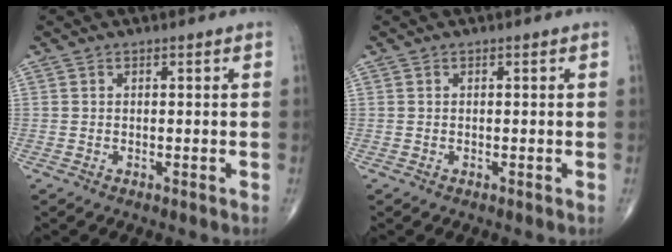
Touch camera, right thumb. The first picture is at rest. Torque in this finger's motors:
{"motor_torque": [0.00, 0.00, 0.00, 0.00, 0.00]}